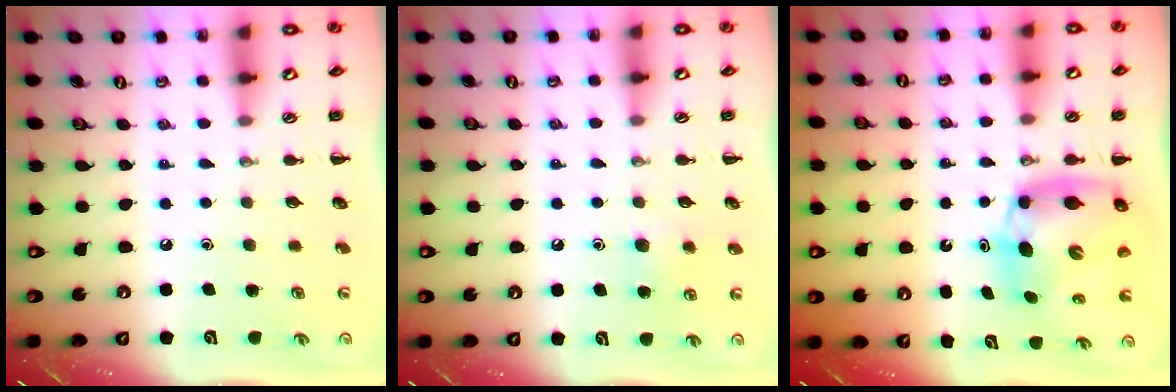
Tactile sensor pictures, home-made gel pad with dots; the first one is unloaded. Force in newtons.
{"total": 5.7, "press": 5.3, "slide": 2.0}
{"total": 8.4, "press": 8.1, "slide": 2.3}